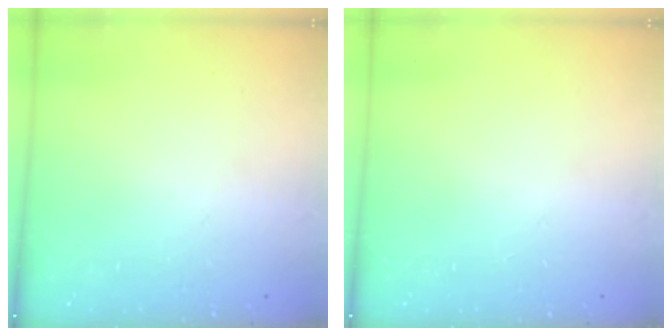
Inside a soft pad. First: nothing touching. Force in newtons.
{"total": 0.0}